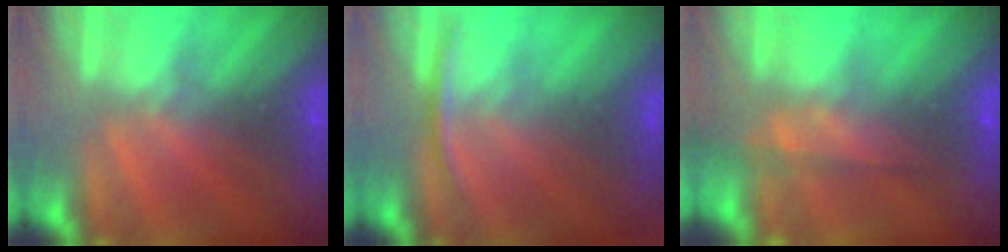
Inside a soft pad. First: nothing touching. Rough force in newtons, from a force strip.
{"total": 2.9}
{"total": 6.9}